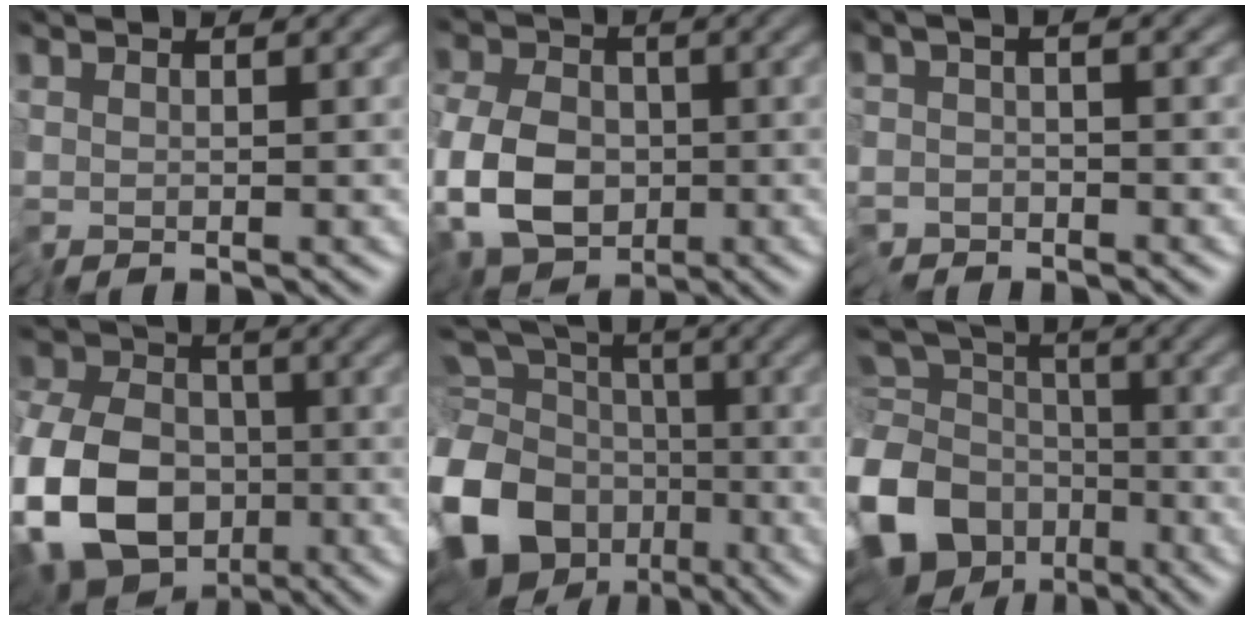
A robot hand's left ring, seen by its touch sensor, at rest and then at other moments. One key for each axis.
{"total": 10.0, "fx": -3.4, "fy": 6.9, "fz": 6.4, "tx": -0.126, "ty": -0.016, "tz": -0.078}
{"total": 3.3, "fx": -1.4, "fy": 1.6, "fz": 2.5, "tx": -0.054, "ty": -0.015, "tz": -0.030}
{"total": 16.2, "fx": -6.2, "fy": 11.8, "fz": 9.3, "tx": -0.205, "ty": -0.032, "tz": -0.136}
{"total": 14.4, "fx": -4.7, "fy": 10.6, "fz": 8.4, "tx": -0.217, "ty": -0.031, "tz": -0.083}
{"total": 13.9, "fx": -6.1, "fy": 10.0, "fz": 7.5, "tx": -0.199, "ty": -0.031, "tz": -0.111}